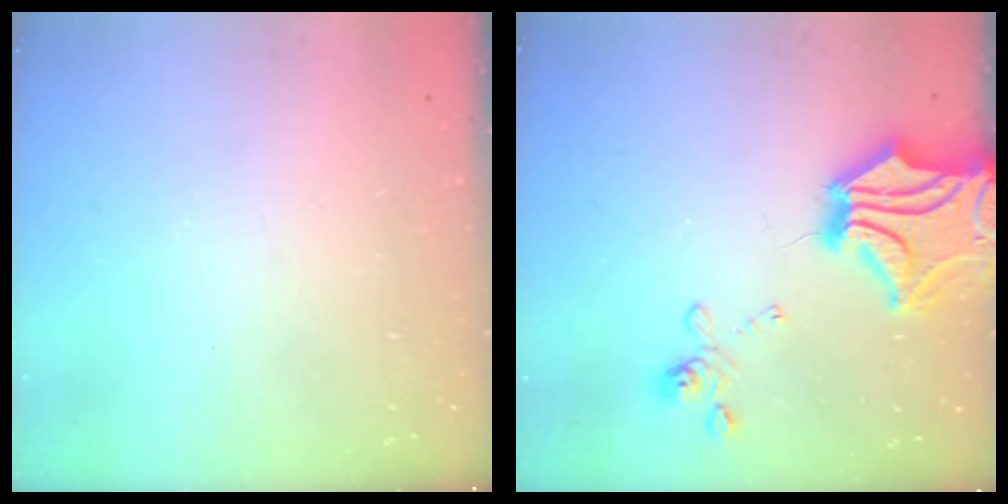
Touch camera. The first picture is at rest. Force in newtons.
{"total": 11.4, "press": 10.8, "slide": 3.7}